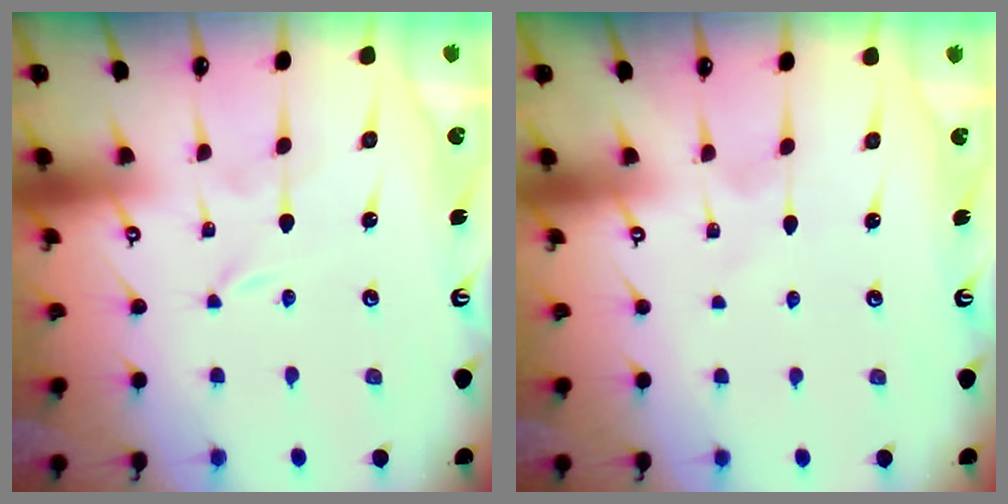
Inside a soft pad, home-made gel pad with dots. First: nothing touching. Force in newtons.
{"total": 1.4, "press": 1.4, "slide": 0.1}